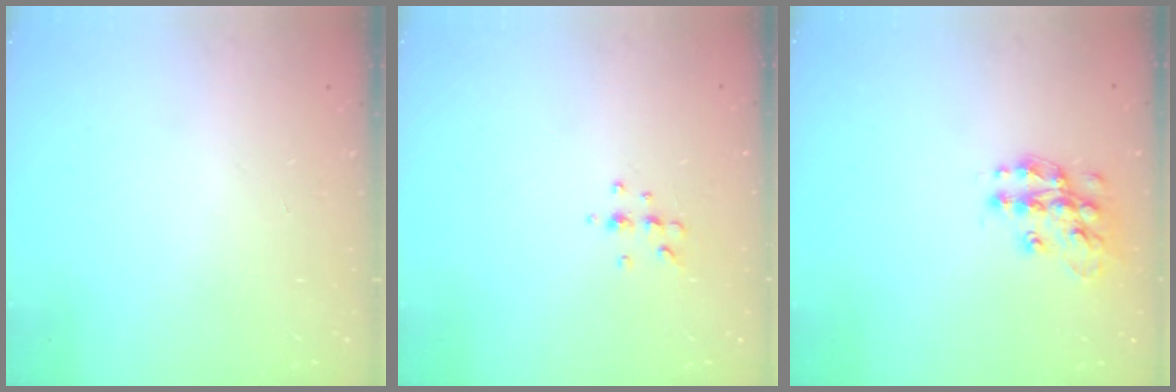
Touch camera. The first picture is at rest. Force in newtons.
{"total": 4.7, "press": 4.6, "slide": 1.1}
{"total": 13.3, "press": 13.3, "slide": 0.9}